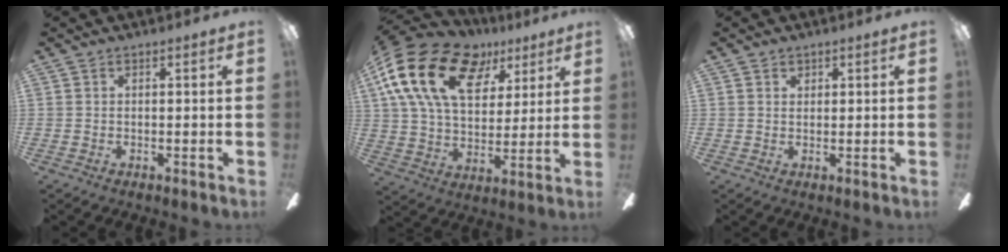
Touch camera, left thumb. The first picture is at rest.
{"total": 22.1, "force": [10.3, 13.7, 13.9], "torque": [-0.270, -0.033, 0.182]}
{"total": 1.2, "force": [0.9, 0.7, 0.1], "torque": [0.006, -0.002, 0.016]}